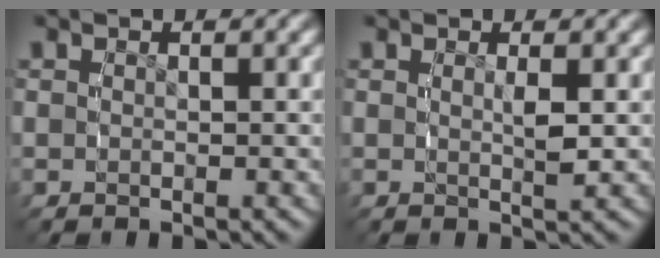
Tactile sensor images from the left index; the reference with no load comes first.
{"total": 1.3, "force": [0.4, -0.4, 1.1], "torque": [-0.025, -0.014, 0.012]}